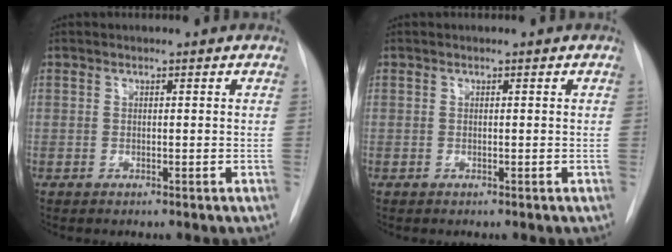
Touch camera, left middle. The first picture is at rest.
{"total": 0.0}